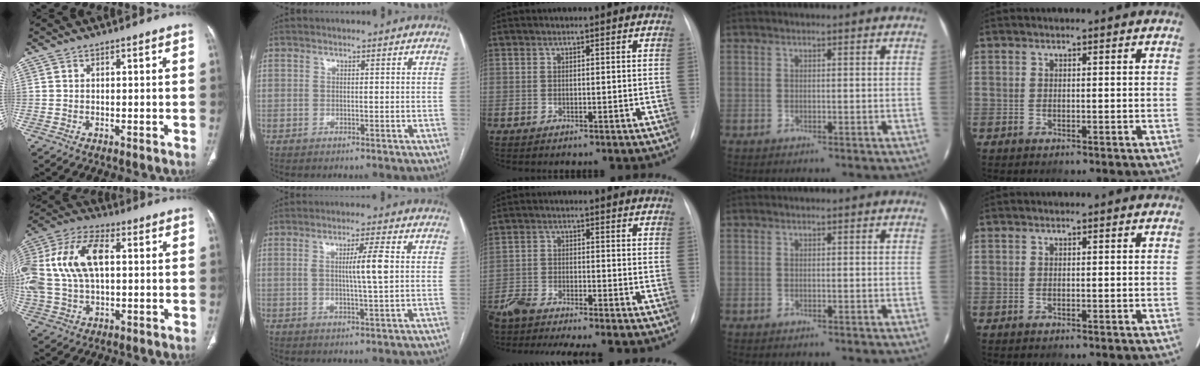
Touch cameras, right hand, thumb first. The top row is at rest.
{"thumb": {"total": 20.6, "force": [3.1, 11.8, 16.6], "torque": [-0.377, 0.026, 0.053]}, "index": {"total": 5.4, "force": [0.7, -0.3, 5.3], "torque": [-0.093, -0.002, 0.013]}, "middle": {"total": 13.4, "force": [-12.2, 0.2, 5.6], "torque": [-0.086, -0.009, -0.192]}}